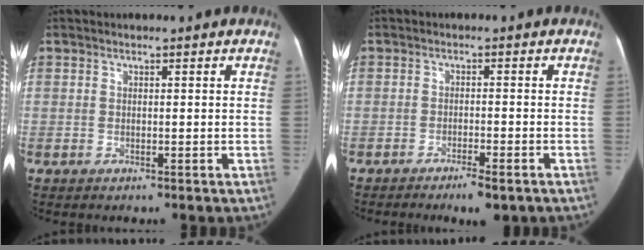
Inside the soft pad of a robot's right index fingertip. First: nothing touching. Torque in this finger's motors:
{"motor_torque": [0.17, -0.14, 0.01, 0.00]}